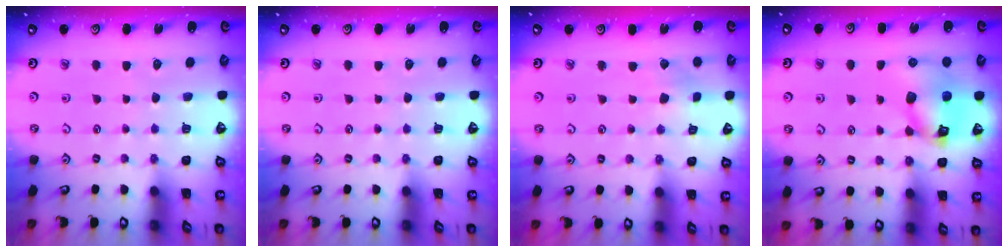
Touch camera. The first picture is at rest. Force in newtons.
{"total": 0.0}
{"total": 2.8, "press": 2.8, "slide": 0.4}
{"total": 12.5, "press": 12.4, "slide": 1.7}